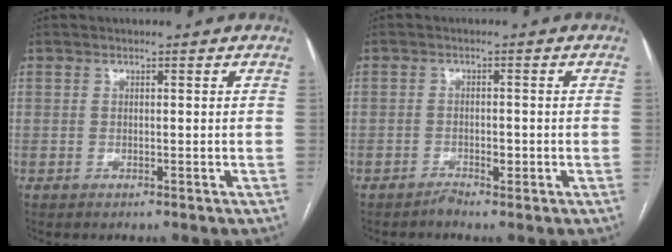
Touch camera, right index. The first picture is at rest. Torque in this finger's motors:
{"motor_torque": [-0.03, 0.01, -0.02, 0.00]}